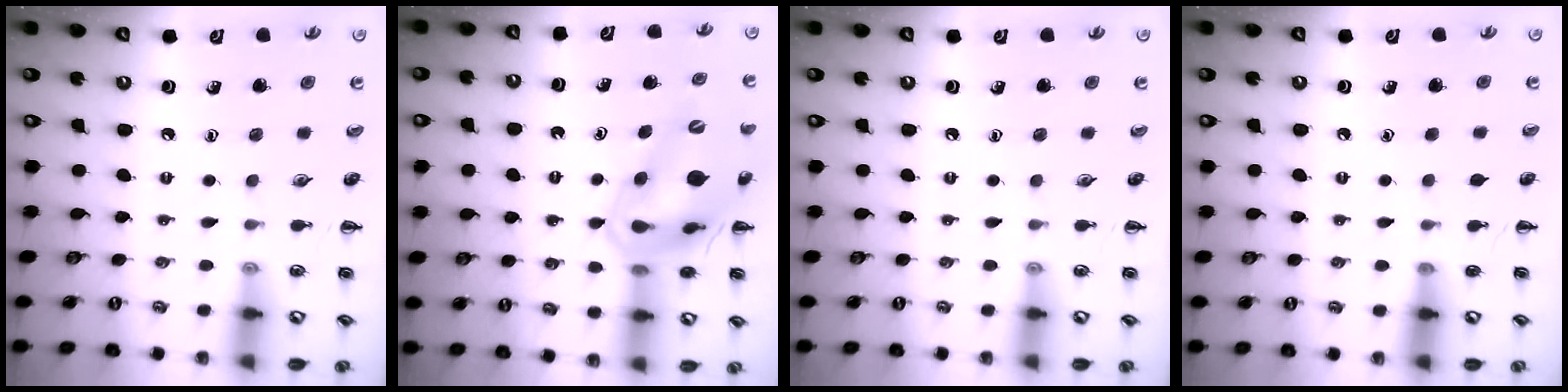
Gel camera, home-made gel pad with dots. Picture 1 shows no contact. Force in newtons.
{"total": 17.3, "press": 16.9, "slide": 3.8}
{"total": 0.0}
{"total": 0.0}